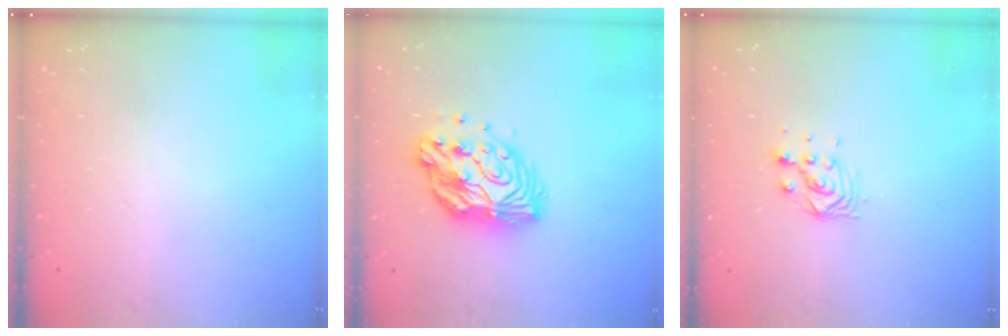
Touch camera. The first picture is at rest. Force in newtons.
{"total": 12.8, "press": 12.8, "slide": 0.9}
{"total": 6.1, "press": 6.0, "slide": 0.4}